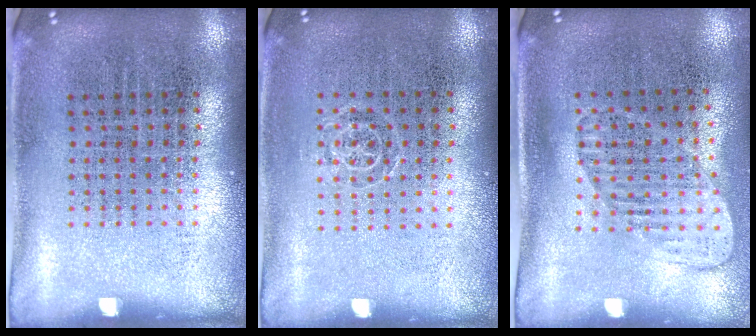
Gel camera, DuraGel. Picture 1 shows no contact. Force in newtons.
{"total": 0.7, "press": 0.5, "slide": 0.5}
{"total": 1.4, "press": 1.1, "slide": 0.9}